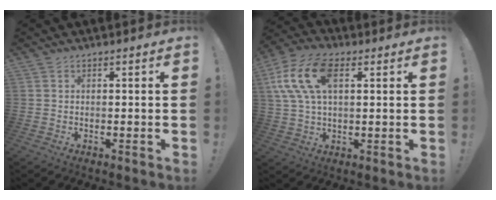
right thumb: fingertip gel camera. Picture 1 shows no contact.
{"total": 15.0, "force": [4.6, 8.5, 11.5], "torque": [-0.230, 0.002, 0.086]}